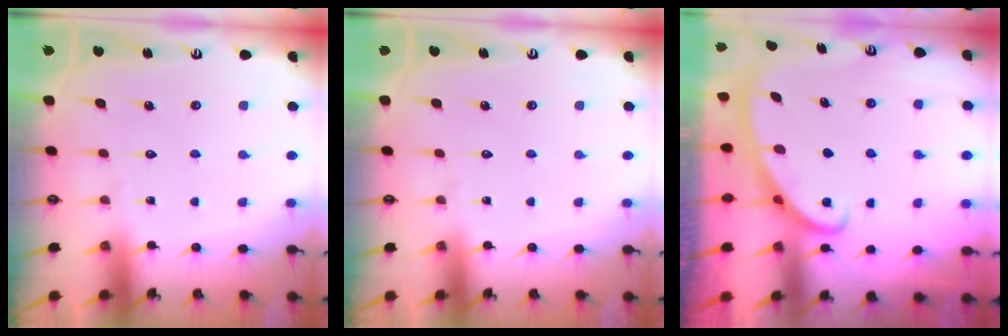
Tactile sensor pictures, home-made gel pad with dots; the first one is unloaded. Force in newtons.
{"total": 0.0}
{"total": 2.7, "press": 2.7, "slide": 0.4}